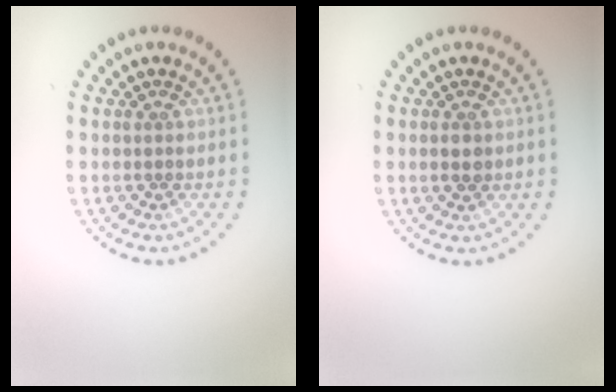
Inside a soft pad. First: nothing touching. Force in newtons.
{"total": 1.4, "press": 1.4, "slide": 0.2}